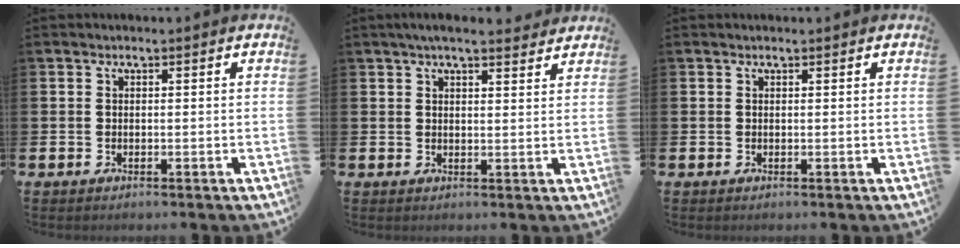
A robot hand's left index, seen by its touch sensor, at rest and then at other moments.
{"total": 3.5, "force": [3.1, 0.6, 1.4], "torque": [-0.027, -0.012, 0.055]}
{"total": 0.0}